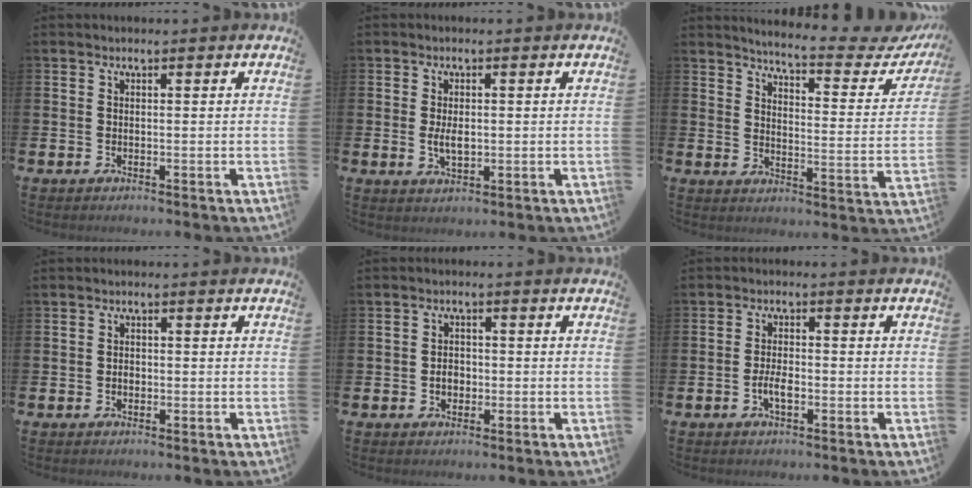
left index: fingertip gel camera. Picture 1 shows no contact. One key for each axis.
{"total": 3.1, "fx": 0.0, "fy": 1.7, "fz": 2.6, "tx": -0.043, "ty": 0.001, "tz": -0.002}
{"total": 5.1, "fx": 4.8, "fy": 0.5, "fz": 1.8, "tx": -0.045, "ty": -0.042, "tz": 0.073}
{"total": 1.2, "fx": -0.3, "fy": 0.8, "fz": 0.7, "tx": -0.012, "ty": 0.004, "tz": -0.008}
{"total": 2.3, "fx": -0.5, "fy": 1.8, "fz": 1.3, "tx": -0.009, "ty": -0.002, "tz": -0.016}
{"total": 2.8, "fx": -0.9, "fy": 1.2, "fz": 2.4, "tx": -0.043, "ty": 0.003, "tz": -0.017}